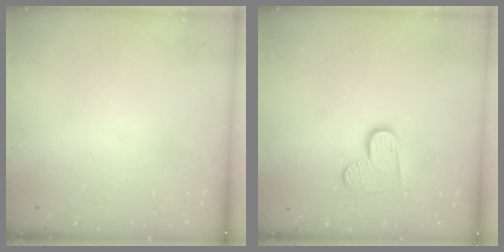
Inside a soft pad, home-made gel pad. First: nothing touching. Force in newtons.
{"total": 7.5, "press": 7.5, "slide": 0.5}